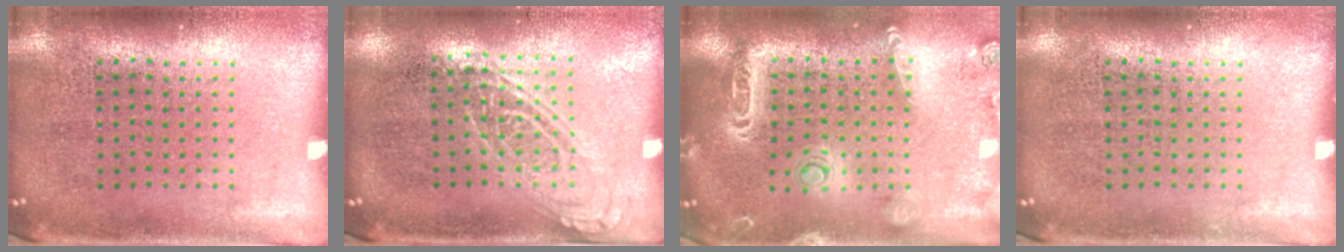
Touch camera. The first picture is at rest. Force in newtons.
{"total": 1.3, "press": 1.2, "slide": 0.6}
{"total": 2.1, "press": 2.0, "slide": 0.7}
{"total": 0.0}